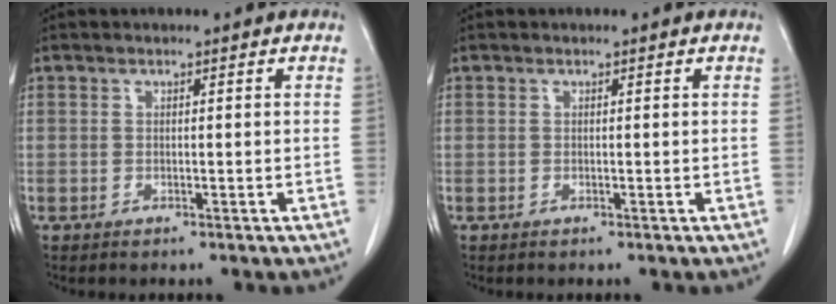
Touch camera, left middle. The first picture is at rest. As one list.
[{"total": 0.0}]